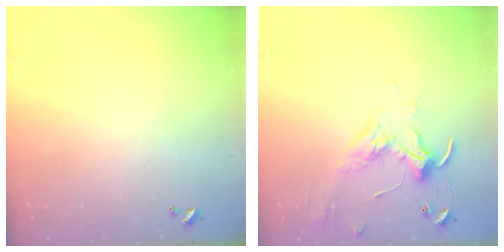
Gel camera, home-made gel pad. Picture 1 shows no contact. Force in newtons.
{"total": 1.8, "press": 1.8, "slide": 0.4}